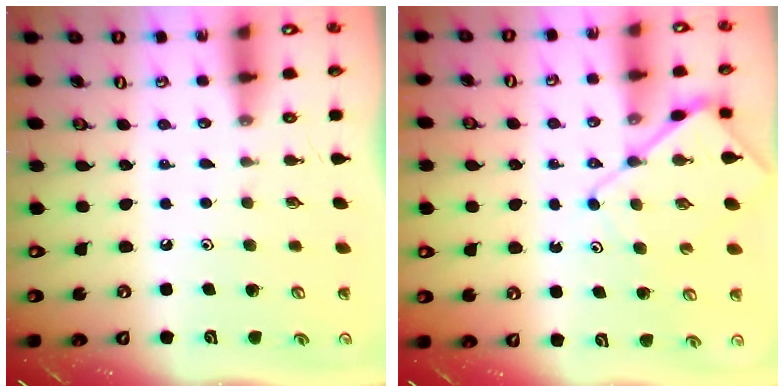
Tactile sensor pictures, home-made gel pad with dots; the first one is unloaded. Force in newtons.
{"total": 9.3, "press": 9.3, "slide": 0.9}